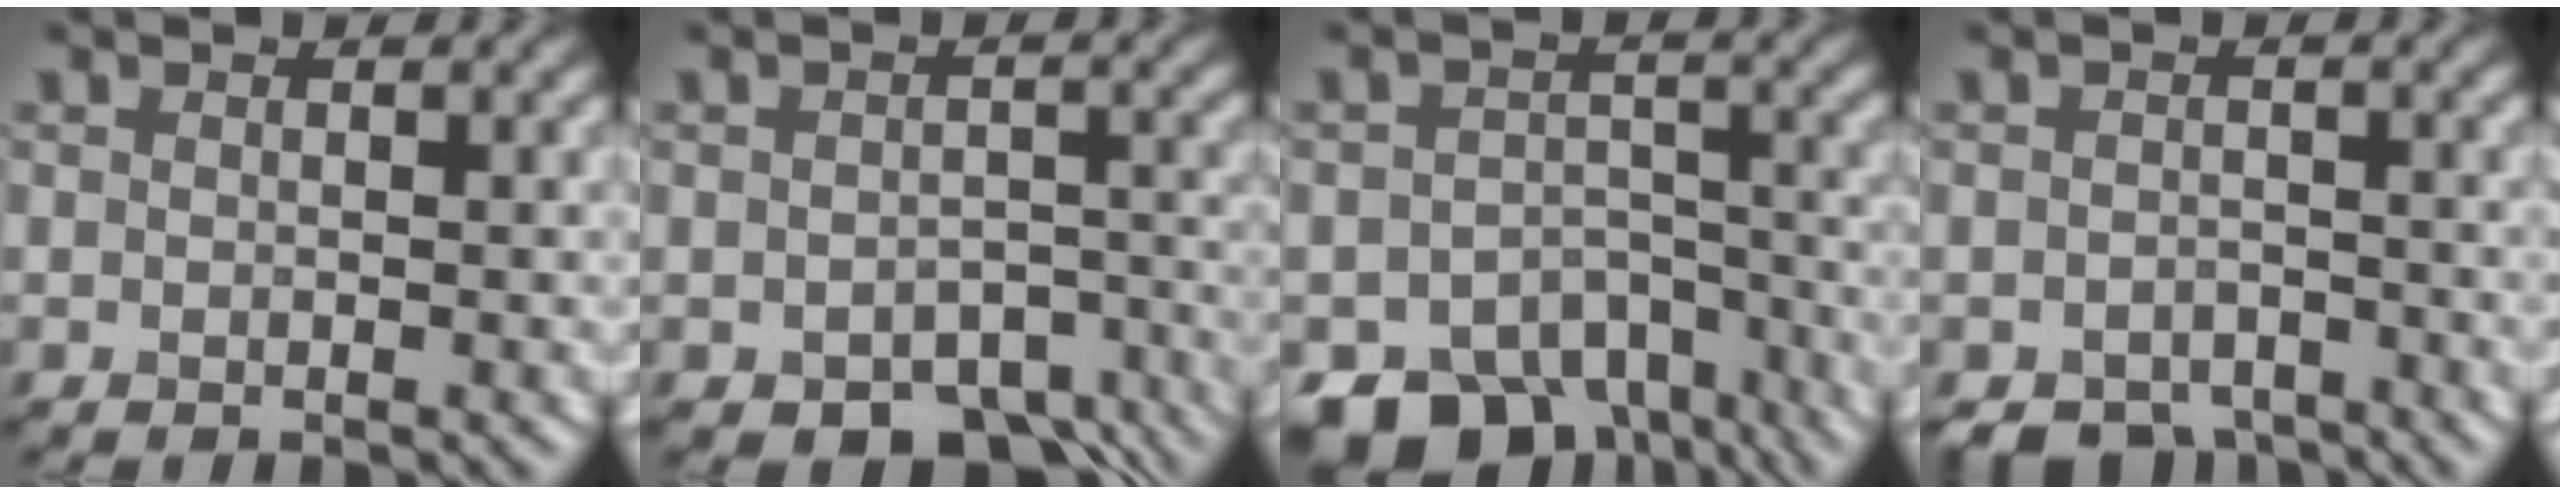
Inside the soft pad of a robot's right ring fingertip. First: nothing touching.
{"total": 5.9, "force": [-3.9, 3.2, 3.0], "torque": [-0.025, -0.017, -0.050]}
{"total": 11.1, "force": [-8.3, 5.8, 4.5], "torque": [-0.064, -0.019, -0.119]}
{"total": 3.5, "force": [-2.9, 1.8, 0.8], "torque": [0.002, -0.005, -0.049]}